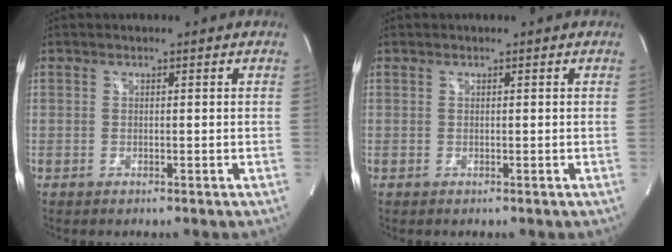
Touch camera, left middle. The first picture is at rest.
{"total": 0.0}